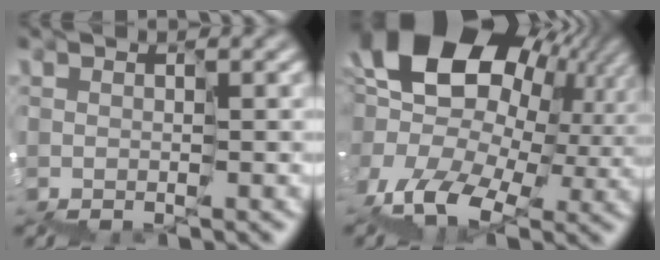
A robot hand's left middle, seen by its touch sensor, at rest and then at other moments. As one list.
[{"total": 14.9, "force": [2.1, 10.3, 10.5], "torque": [-0.196, 0.015, 0.043]}]